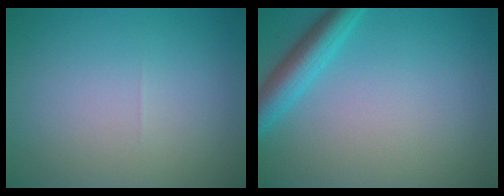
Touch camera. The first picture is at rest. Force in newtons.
{"total": 3.6, "press": 3.6, "slide": 0.1}